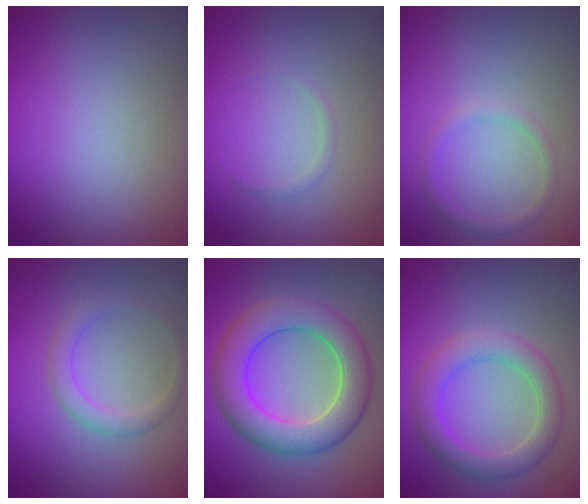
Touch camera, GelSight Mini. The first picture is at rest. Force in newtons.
{"total": 0.6, "press": 0.6, "slide": 0.0}
{"total": 1.3, "press": 1.3, "slide": 0.1}
{"total": 2.1, "press": 2.1, "slide": 0.0}
{"total": 7.9, "press": 7.8, "slide": 0.4}
{"total": 4.3, "press": 4.3, "slide": 0.0}